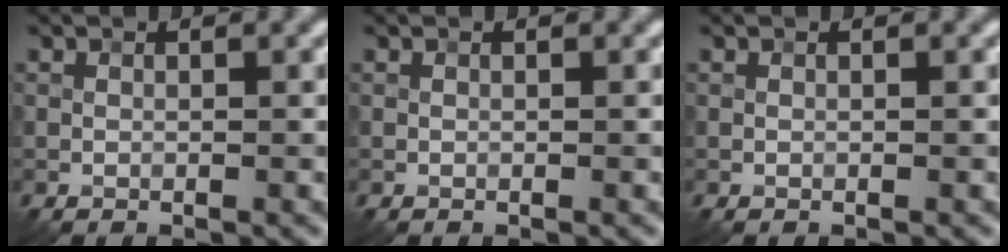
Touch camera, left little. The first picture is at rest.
{"total": 0.0}
{"total": 0.0}